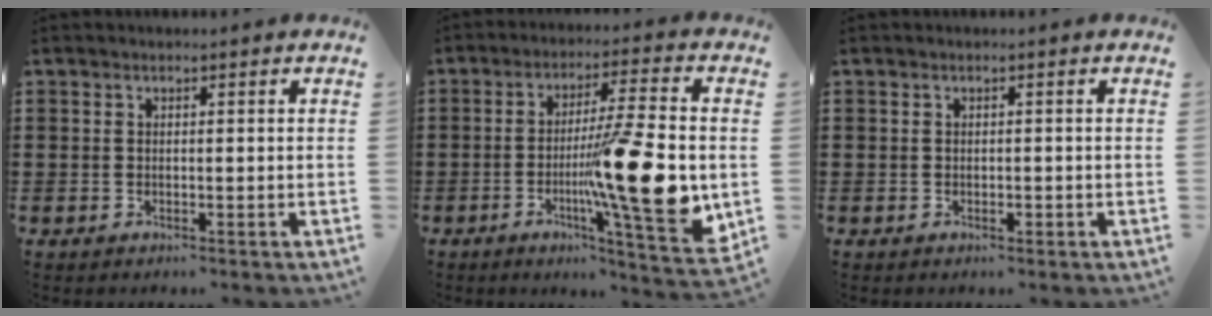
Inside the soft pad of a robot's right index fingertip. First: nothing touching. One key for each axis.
{"total": 15.7, "fx": -2.5, "fy": 2.3, "fz": 15.3, "tx": -0.242, "ty": -0.020, "tz": -0.045}
{"total": 0.6, "fx": -0.3, "fy": 0.3, "fz": 0.5, "tx": -0.011, "ty": -0.004, "tz": -0.005}